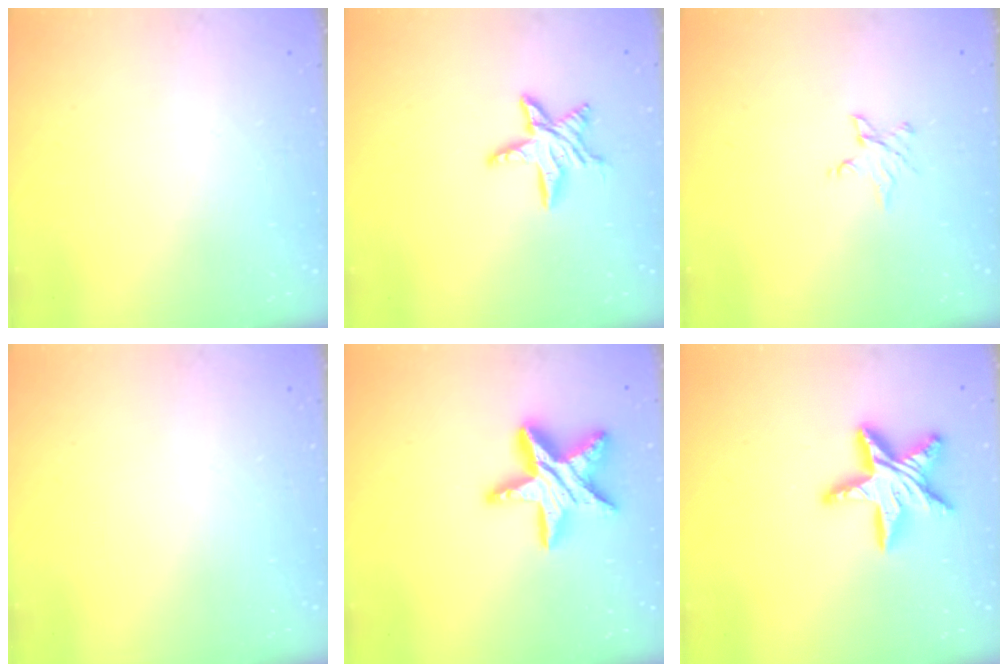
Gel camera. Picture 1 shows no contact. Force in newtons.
{"total": 9.4, "press": 9.4, "slide": 0.7}
{"total": 3.8, "press": 3.8, "slide": 0.5}
{"total": 0.0}
{"total": 17.0, "press": 17.0, "slide": 1.3}
{"total": 14.8, "press": 14.7, "slide": 1.2}